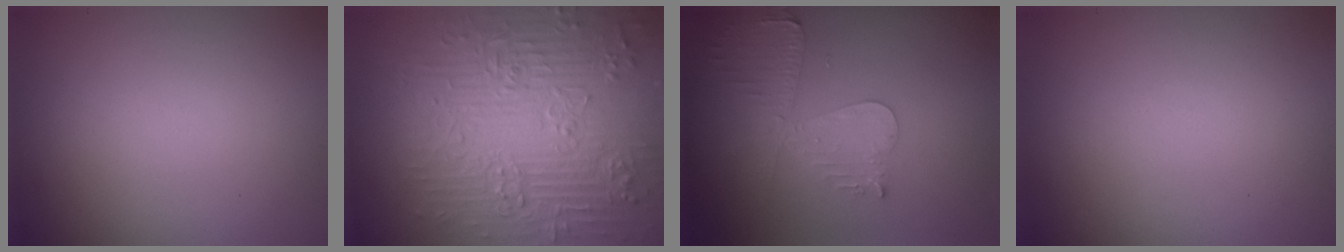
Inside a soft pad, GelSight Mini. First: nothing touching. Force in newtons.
{"total": 9.3, "press": 6.9, "slide": 6.2}
{"total": 3.6, "press": 3.2, "slide": 1.6}
{"total": 0.0}